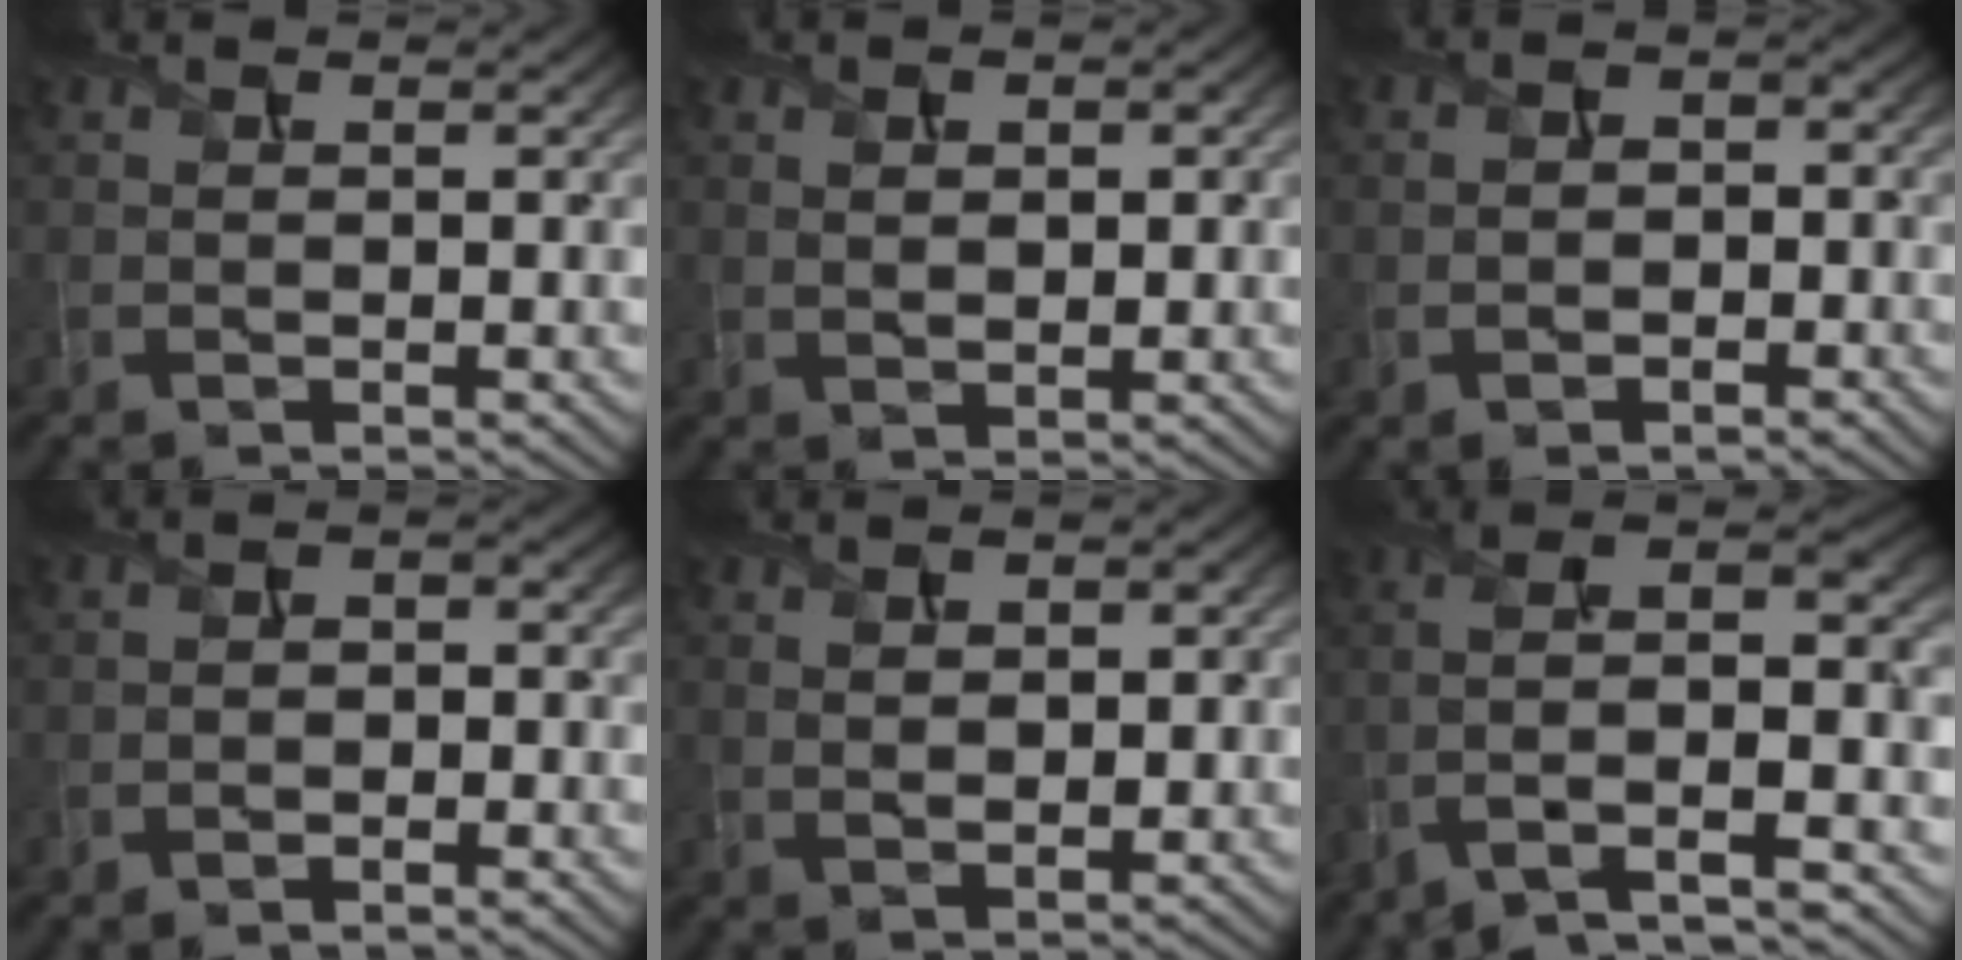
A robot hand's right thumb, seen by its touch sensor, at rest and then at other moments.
{"total": 2.5, "force": [0.6, 1.5, 1.9], "torque": [-0.024, -0.010, 0.012]}
{"total": 3.0, "force": [-1.0, 2.1, 1.9], "torque": [-0.021, 0.001, -0.023]}
{"total": 2.4, "force": [-1.4, 1.2, 1.5], "torque": [-0.014, 0.003, -0.030]}
{"total": 3.5, "force": [0.7, 2.0, 2.8], "torque": [-0.039, -0.006, 0.010]}
{"total": 13.3, "force": [-5.9, 4.9, 10.8], "torque": [-0.228, 0.002, -0.096]}